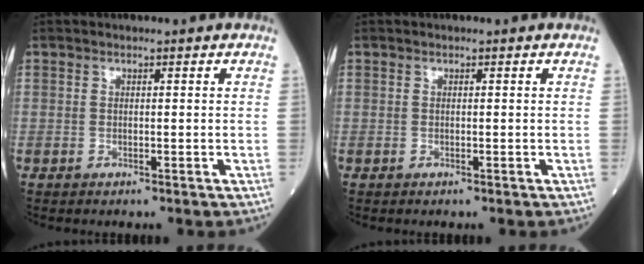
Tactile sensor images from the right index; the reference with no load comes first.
{"total": 0.0}